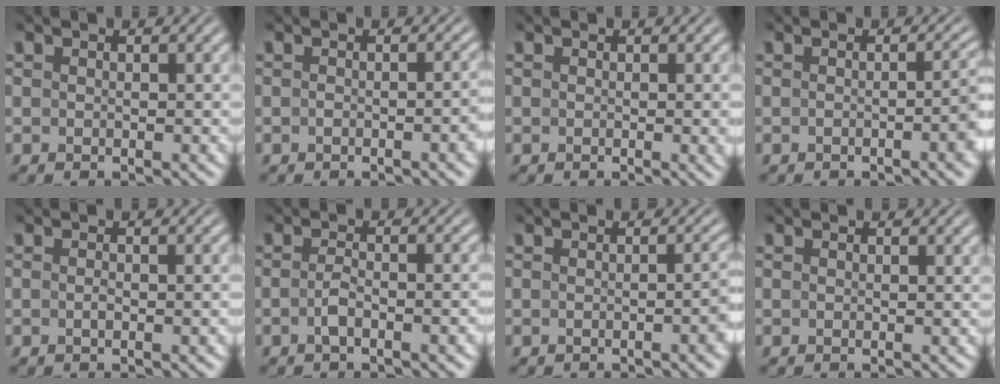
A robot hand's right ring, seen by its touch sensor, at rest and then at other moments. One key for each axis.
{"total": 1.5, "fx": -0.9, "fy": -0.2, "fz": 1.1, "tx": -0.017, "ty": 0.002, "tz": -0.014}
{"total": 0.6, "fx": 0.0, "fy": 0.0, "fz": 0.6, "tx": -0.009, "ty": -0.001, "tz": 0.000}
{"total": 3.0, "fx": -0.9, "fy": 0.5, "fz": 2.8, "tx": -0.025, "ty": 0.004, "tz": -0.018}
{"total": 0.8, "fx": -0.6, "fy": -0.1, "fz": 0.6, "tx": -0.012, "ty": 0.002, "tz": -0.010}
{"total": 2.2, "fx": -1.6, "fy": -0.1, "fz": 1.4, "tx": -0.029, "ty": -0.005, "tz": -0.024}
{"total": 1.9, "fx": -0.7, "fy": 0.2, "fz": 1.8, "tx": -0.017, "ty": 0.006, "tz": -0.014}
{"total": 0.0}